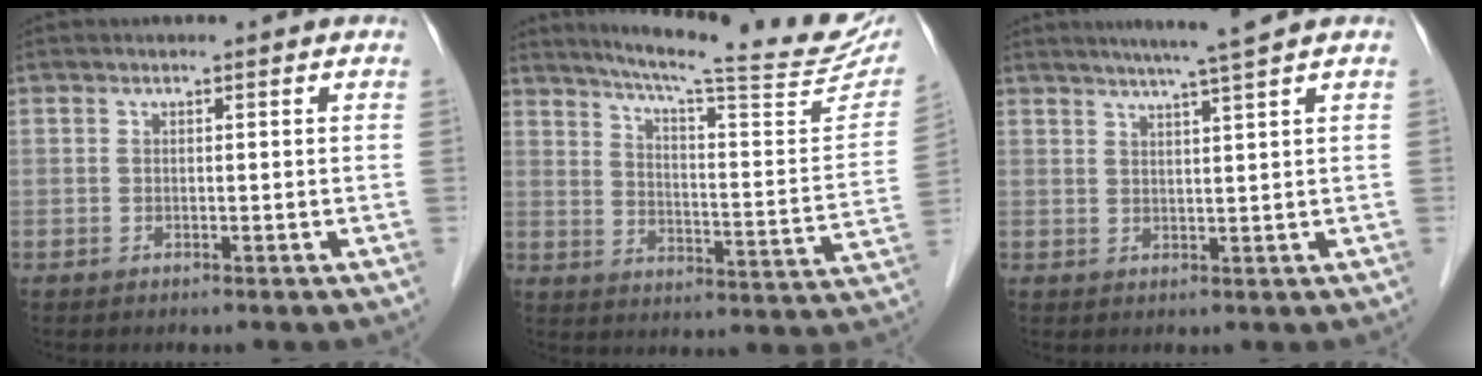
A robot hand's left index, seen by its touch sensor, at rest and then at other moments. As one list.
[{"total": 23.7, "force": [20.6, 1.0, 11.7], "torque": [-0.174, -0.055, 0.265]}, {"total": 5.3, "force": [4.2, -1.5, 2.9], "torque": [-0.048, -0.002, 0.068]}]